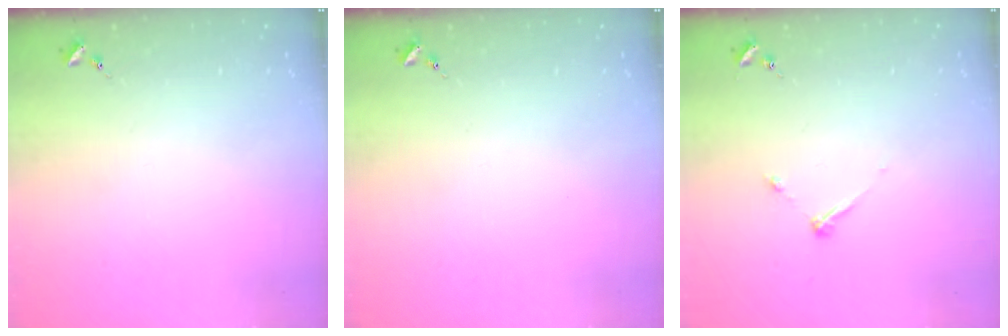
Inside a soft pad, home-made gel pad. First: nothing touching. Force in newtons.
{"total": 0.0}
{"total": 4.8, "press": 4.8, "slide": 0.6}